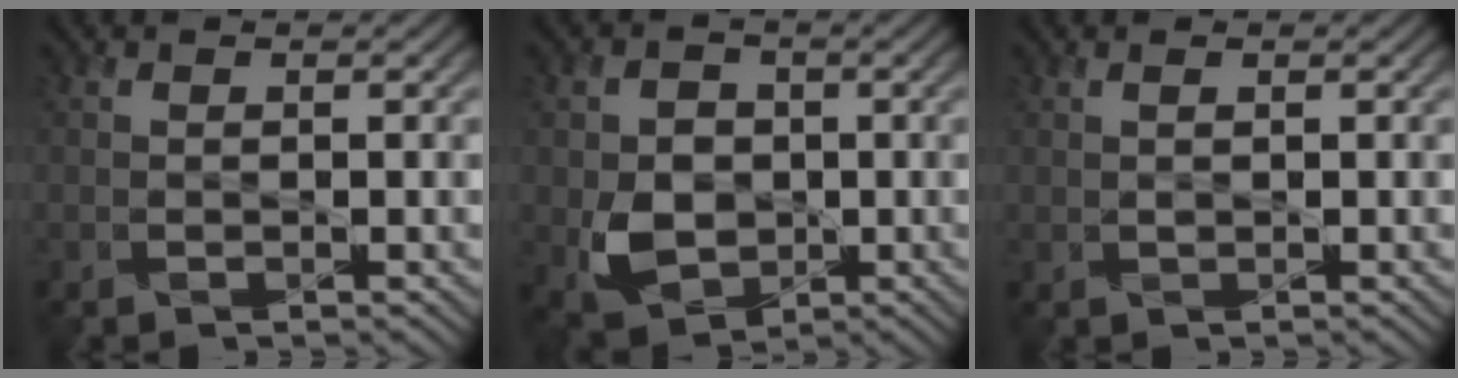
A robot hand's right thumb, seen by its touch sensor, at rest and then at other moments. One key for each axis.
{"total": 6.3, "fx": -1.0, "fy": 5.1, "fz": 3.5, "tx": -0.074, "ty": -0.010, "tz": -0.021}
{"total": 0.8, "fx": 0.4, "fy": 0.3, "fz": 0.7, "tx": -0.017, "ty": 0.001, "tz": 0.007}